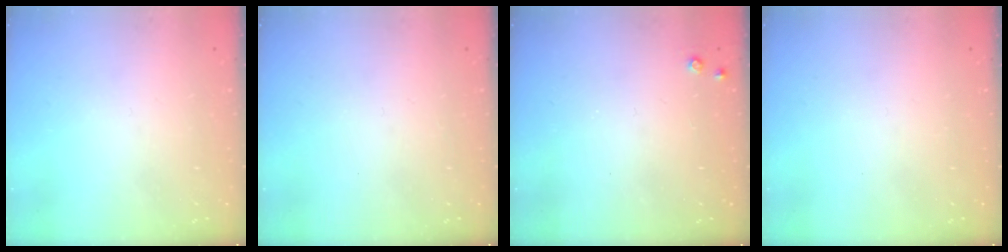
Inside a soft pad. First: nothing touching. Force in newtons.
{"total": 0.0}
{"total": 4.0, "press": 4.0, "slide": 0.6}
{"total": 0.0}